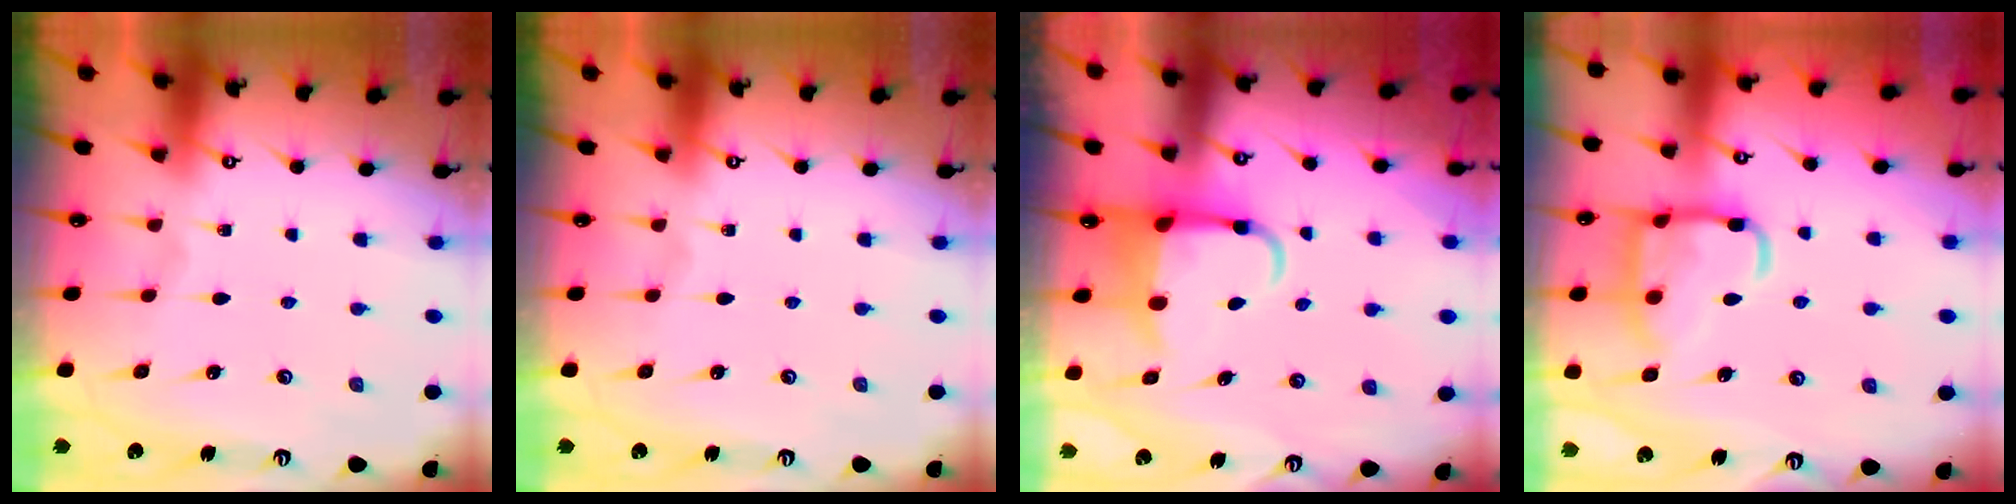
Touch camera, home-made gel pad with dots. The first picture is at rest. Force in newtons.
{"total": 0.0}
{"total": 5.7, "press": 5.6, "slide": 1.1}
{"total": 15.4, "press": 15.3, "slide": 1.4}